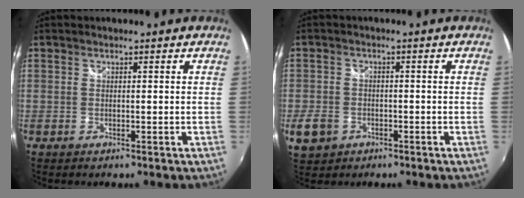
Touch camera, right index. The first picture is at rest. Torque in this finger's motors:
{"motor_torque": [-0.07, -0.12, -0.43, -0.21]}